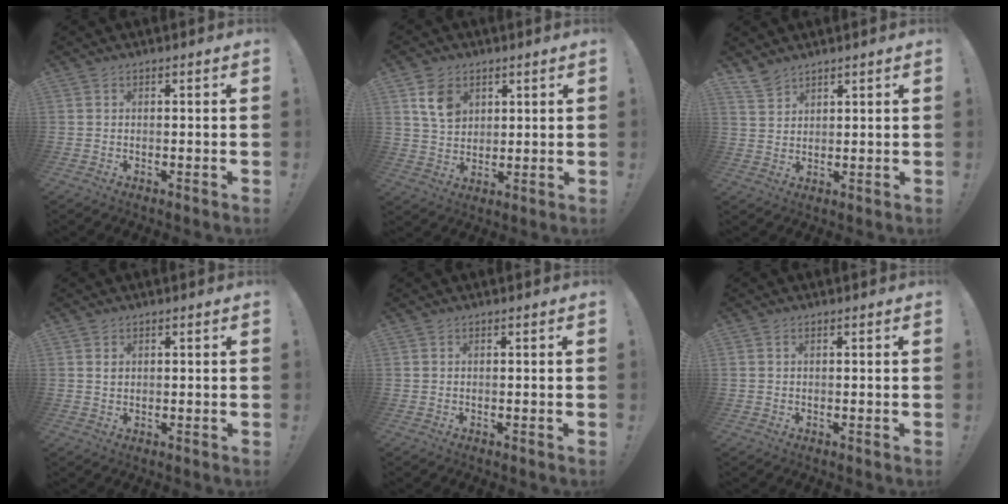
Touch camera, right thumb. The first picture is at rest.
{"total": 9.3, "force": [4.2, 7.1, 4.3], "torque": [-0.056, -0.013, 0.082]}
{"total": 5.3, "force": [4.4, 2.6, 1.3], "torque": [-0.020, -0.030, 0.084]}
{"total": 1.3, "force": [0.6, 1.0, 0.4], "torque": [0.006, -0.003, 0.009]}
{"total": 0.0}
{"total": 0.6, "force": [0.2, 0.4, 0.4], "torque": [-0.013, 0.005, 0.005]}